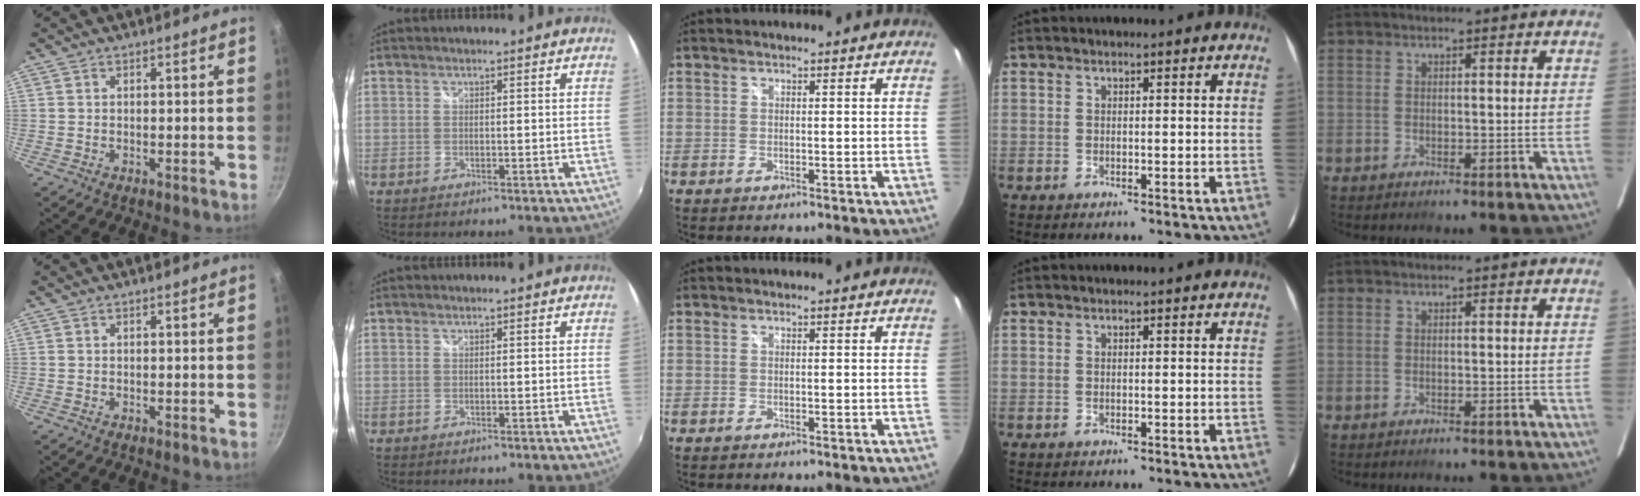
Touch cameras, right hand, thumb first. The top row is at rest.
{}